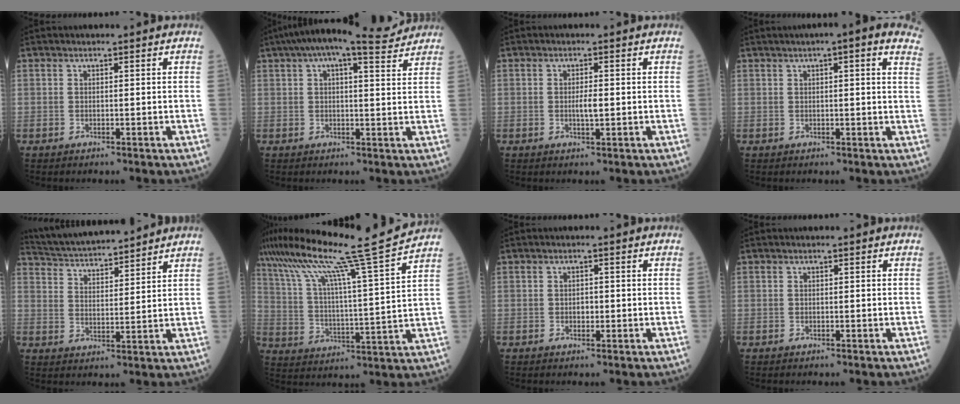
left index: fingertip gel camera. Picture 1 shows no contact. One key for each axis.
{"total": 10.7, "fx": 8.7, "fy": 1.9, "fz": 6.0, "tx": -0.103, "ty": 0.036, "tz": 0.115}
{"total": 2.1, "fx": -0.1, "fy": 0.4, "fz": 2.0, "tx": -0.039, "ty": 0.000, "tz": -0.001}
{"total": 9.6, "fx": 6.1, "fy": 1.3, "fz": 7.2, "tx": -0.082, "ty": 0.020, "tz": 0.056}
{"total": 14.8, "fx": 13.8, "fy": 1.3, "fz": 5.1, "tx": -0.097, "ty": 0.022, "tz": 0.224}
{"total": 20.2, "fx": 16.6, "fy": -2.9, "fz": 11.1, "tx": -0.206, "ty": -0.016, "tz": 0.261}
{"total": 1.1, "fx": -0.1, "fy": 0.7, "fz": 0.8, "tx": -0.013, "ty": 0.002, "tz": -0.002}
{"total": 0.0}